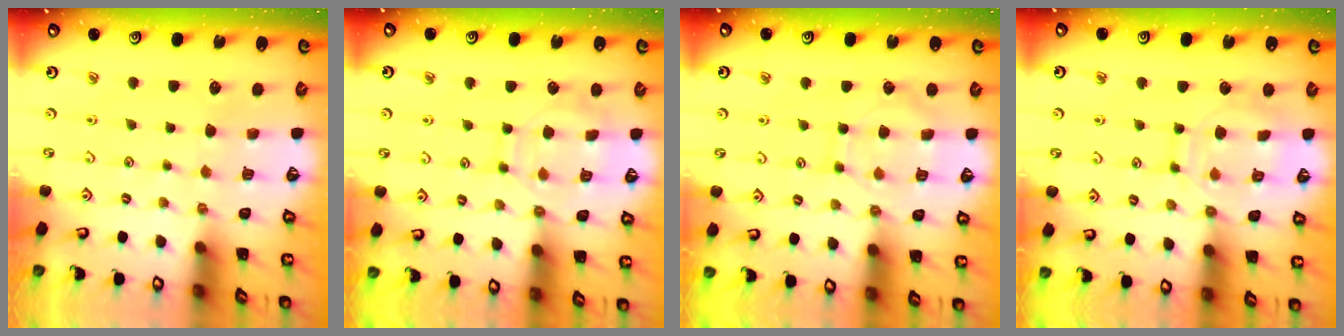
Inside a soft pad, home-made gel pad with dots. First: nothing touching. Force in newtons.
{"total": 10.8, "press": 10.7, "slide": 1.0}
{"total": 8.2, "press": 8.2, "slide": 0.8}
{"total": 11.7, "press": 11.7, "slide": 0.8}